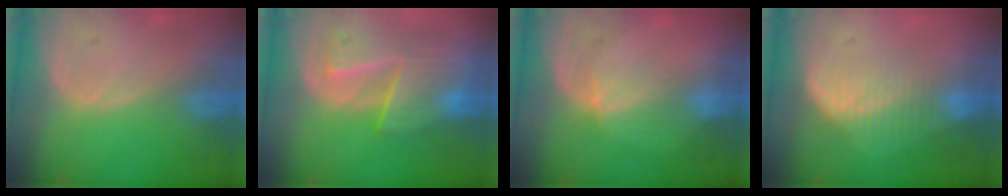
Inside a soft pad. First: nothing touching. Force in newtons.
{"total": 9.3, "press": 8.3, "slide": 4.2}
{"total": 3.0, "press": 2.8, "slide": 1.1}
{"total": 6.7, "press": 6.3, "slide": 2.3}